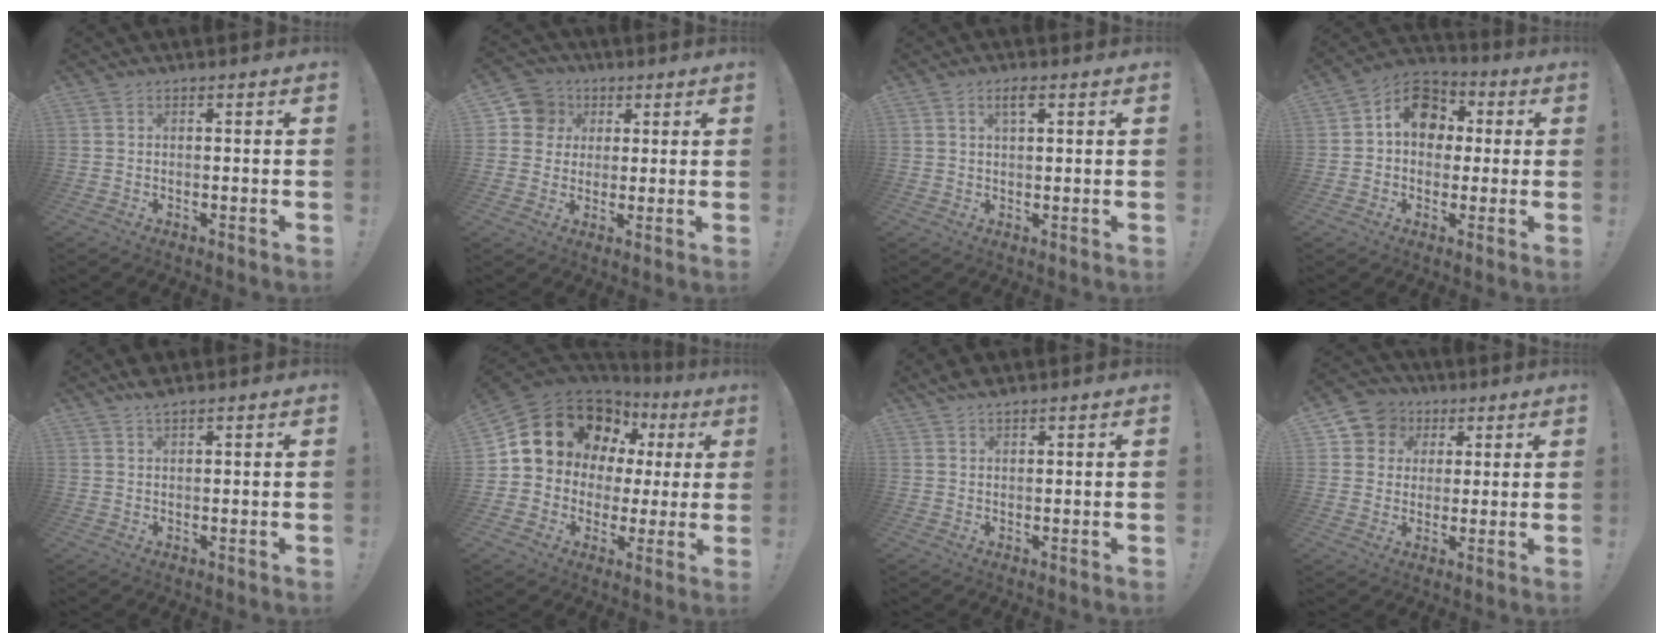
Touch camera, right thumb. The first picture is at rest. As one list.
[{"total": 9.2, "force": [2.5, 8.6, 2.1], "torque": [-0.016, -0.008, 0.051]}, {"total": 3.3, "force": [1.6, 1.3, 2.6], "torque": [-0.041, 0.000, 0.025]}, {"total": 12.6, "force": [2.5, 10.4, 6.7], "torque": [-0.089, 0.009, 0.053]}, {"total": 2.8, "force": [2.4, 0.4, 1.4], "torque": [-0.023, -0.010, 0.042]}, {"total": 15.2, "force": [7.6, 11.4, 6.7], "torque": [-0.111, -0.046, 0.160]}, {"total": 2.8, "force": [2.4, 0.7, 1.1], "torque": [-0.016, -0.014, 0.044]}, {"total": 7.8, "force": [2.1, 7.4, 1.6], "torque": [-0.018, -0.010, 0.047]}]